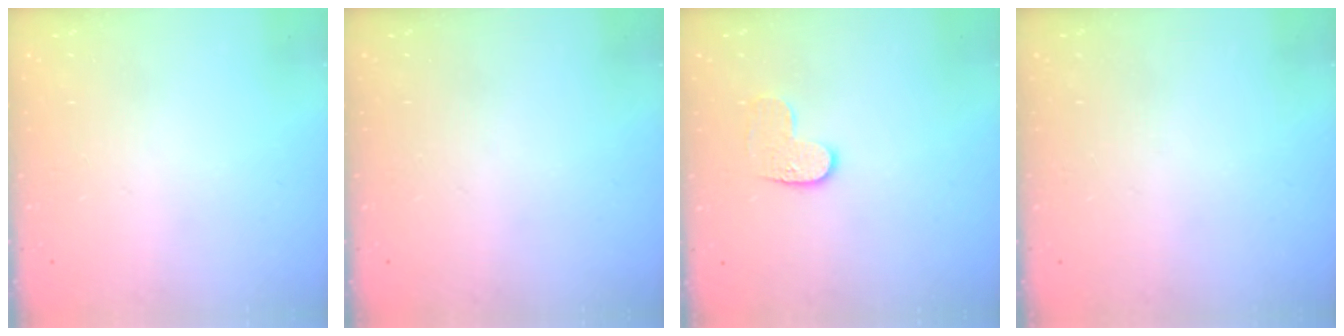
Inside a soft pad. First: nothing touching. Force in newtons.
{"total": 0.0}
{"total": 6.8, "press": 6.8, "slide": 0.1}
{"total": 0.0}